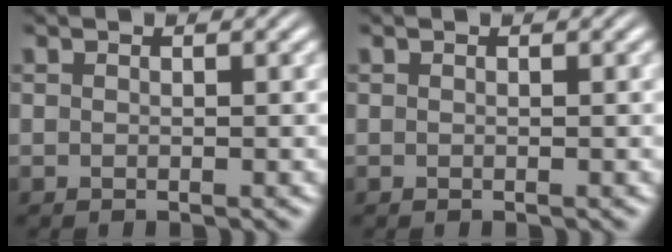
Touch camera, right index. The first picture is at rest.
{"total": 0.0}